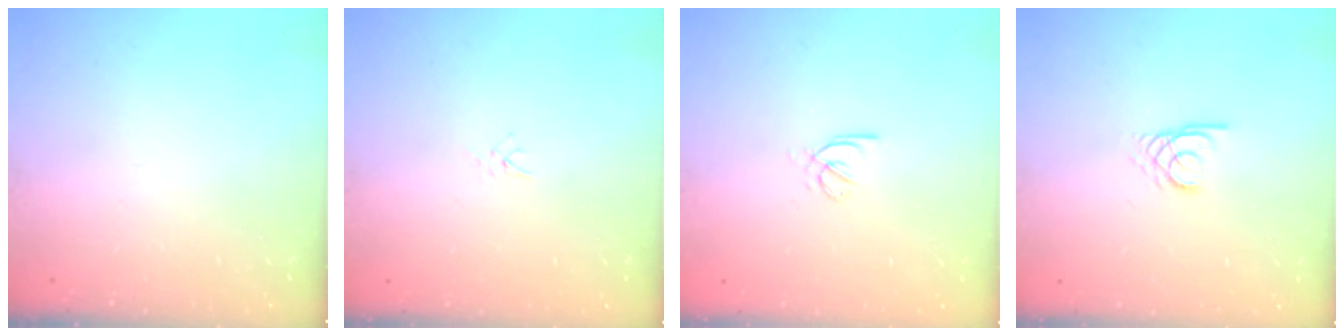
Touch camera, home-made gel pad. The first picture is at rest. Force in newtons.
{"total": 2.0, "press": 2.0, "slide": 0.3}
{"total": 2.9, "press": 2.8, "slide": 0.8}
{"total": 2.4, "press": 2.4, "slide": 0.3}